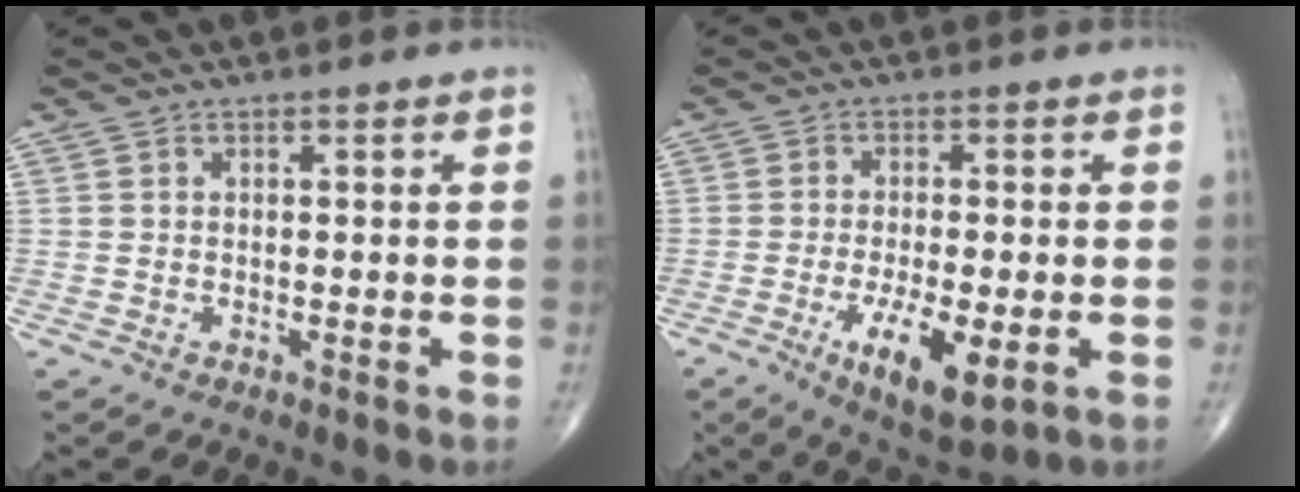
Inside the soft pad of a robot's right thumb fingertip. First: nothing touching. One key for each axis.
{"total": 10.2, "fx": -3.3, "fy": 3.2, "fz": 9.0, "tx": -0.149, "ty": -0.014, "tz": -0.051}